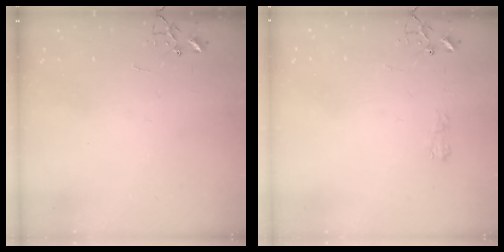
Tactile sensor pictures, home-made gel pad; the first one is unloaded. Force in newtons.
{"total": 5.0, "press": 5.0, "slide": 0.6}